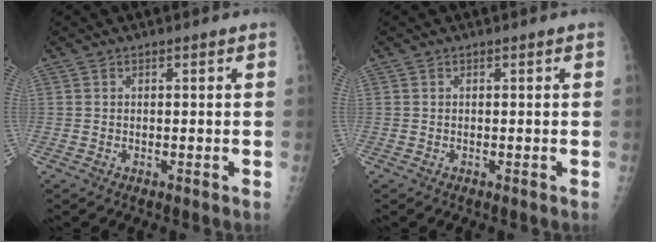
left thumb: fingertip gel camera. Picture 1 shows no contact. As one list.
[{"total": 0.0}]